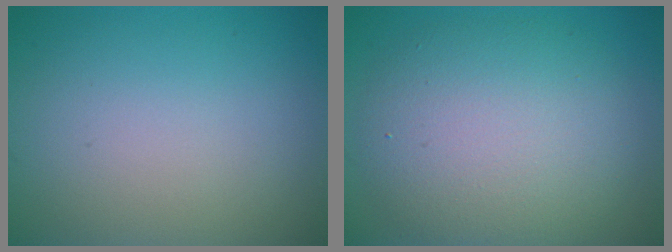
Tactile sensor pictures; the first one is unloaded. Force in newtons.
{"total": 7.7, "press": 7.7, "slide": 0.8}